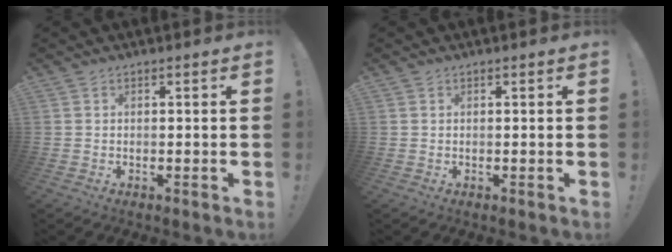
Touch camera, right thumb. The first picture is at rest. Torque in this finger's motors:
{"motor_torque": [0.28, -0.20, 0.08, -0.07, -0.07]}